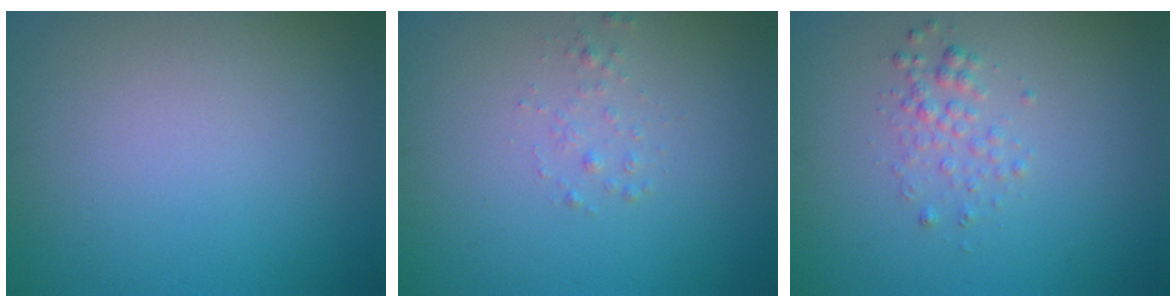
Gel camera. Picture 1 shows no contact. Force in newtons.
{"total": 0.8, "press": 0.7, "slide": 0.1}
{"total": 1.5, "press": 1.5, "slide": 0.1}